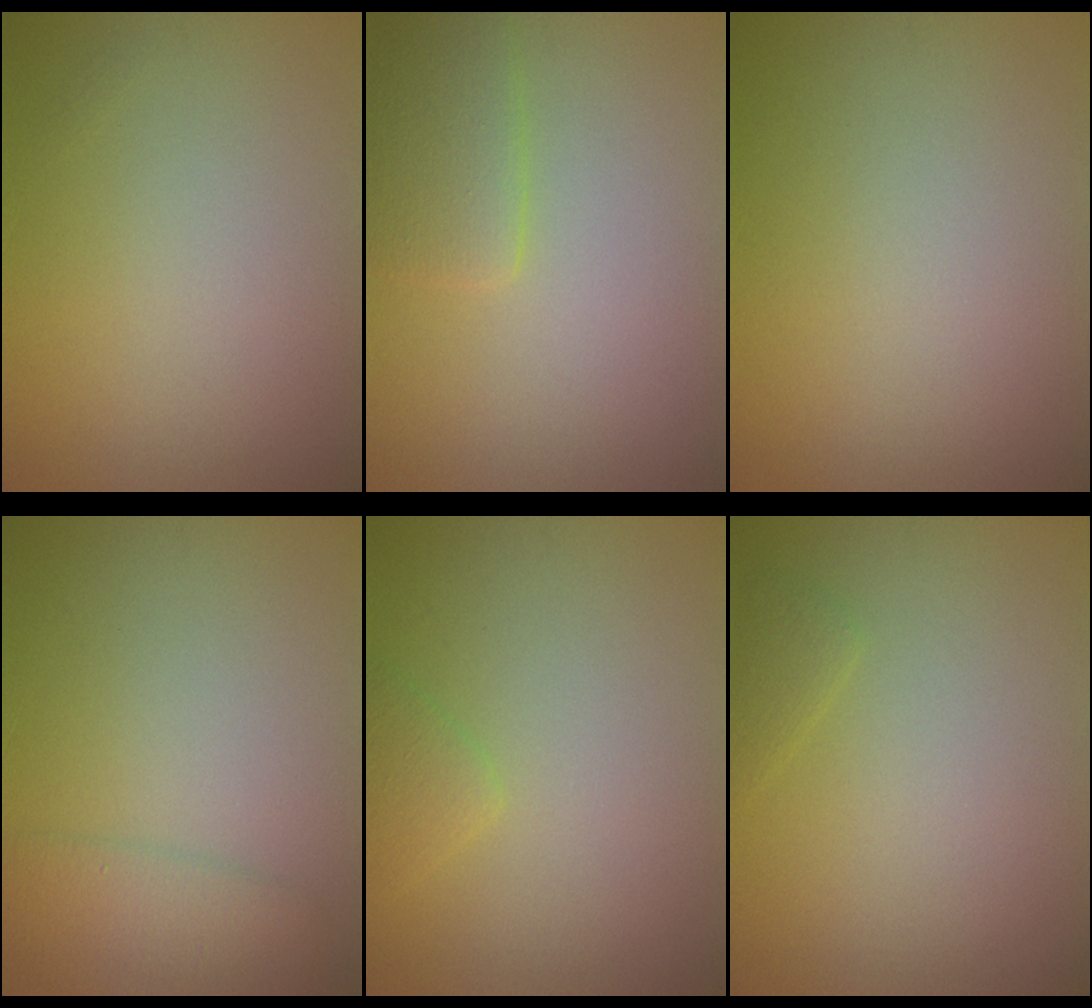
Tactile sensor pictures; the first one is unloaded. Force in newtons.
{"total": 2.9, "press": 2.9, "slide": 0.1}
{"total": 0.0}
{"total": 2.8, "press": 2.8, "slide": 0.1}
{"total": 1.5, "press": 1.5, "slide": 0.1}
{"total": 0.9, "press": 0.9, "slide": 0.1}